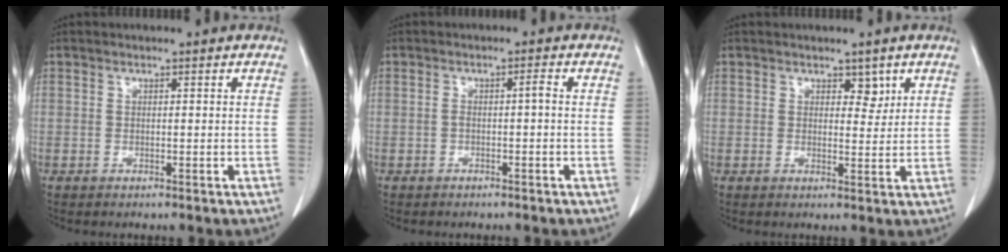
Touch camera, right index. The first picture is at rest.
{"total": 1.5, "force": [-0.3, 0.1, 1.4], "torque": [-0.024, 0.004, -0.006]}
{"total": 2.5, "force": [1.4, 1.4, 1.4], "torque": [-0.009, -0.004, 0.021]}